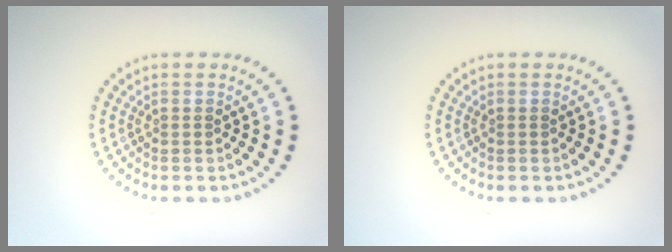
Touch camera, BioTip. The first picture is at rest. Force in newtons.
{"total": 0.0}